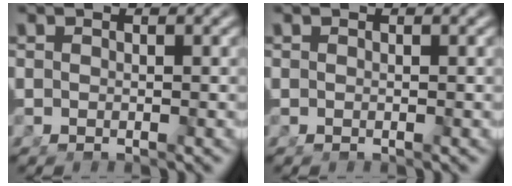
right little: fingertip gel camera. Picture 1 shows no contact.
{"total": 0.0}